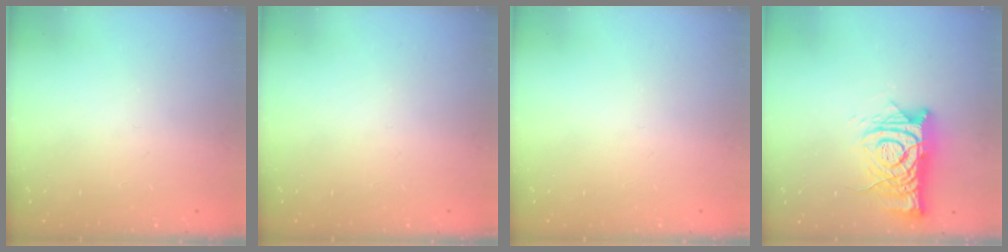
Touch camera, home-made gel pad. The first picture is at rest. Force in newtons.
{"total": 0.0}
{"total": 0.0}
{"total": 13.3, "press": 13.3, "slide": 1.1}